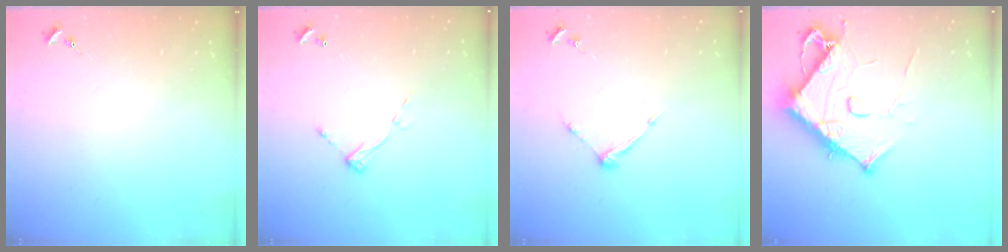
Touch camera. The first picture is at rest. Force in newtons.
{"total": 6.9, "press": 6.9, "slide": 0.4}
{"total": 7.3, "press": 7.3, "slide": 0.5}
{"total": 13.1, "press": 13.1, "slide": 1.4}